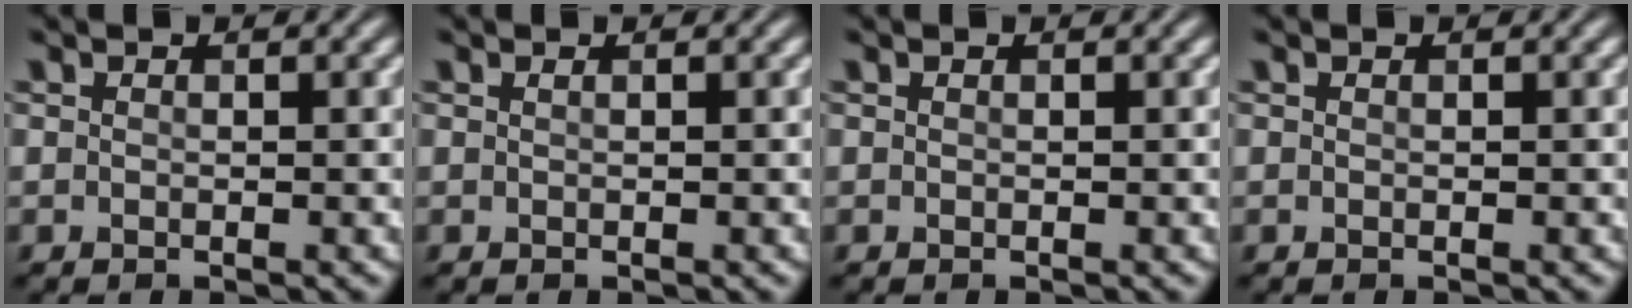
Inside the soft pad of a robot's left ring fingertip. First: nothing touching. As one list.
[{"total": 0.0}, {"total": 0.0}, {"total": 0.0}]